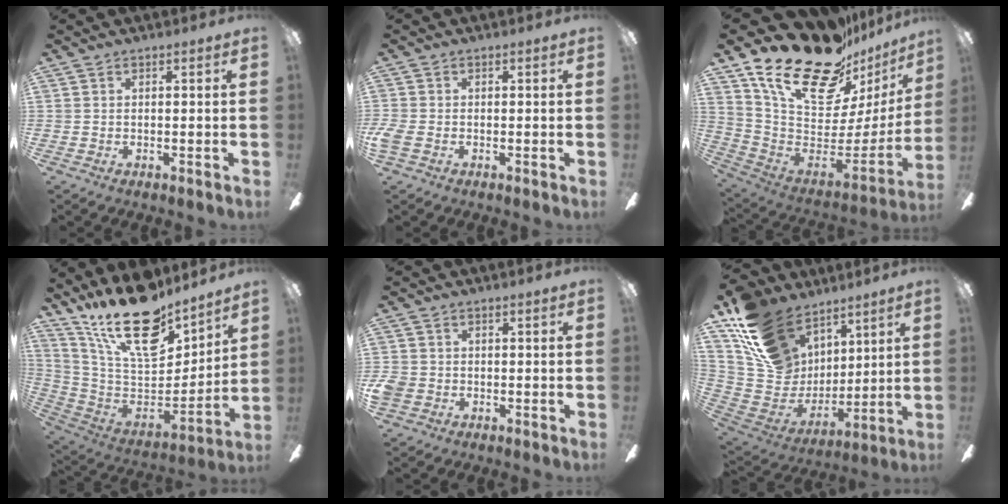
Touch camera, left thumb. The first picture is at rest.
{"total": 2.5, "force": [-0.9, 1.7, 1.5], "torque": [-0.036, -0.001, -0.019]}
{"total": 28.0, "force": [19.8, 12.7, 15.1], "torque": [-0.267, -0.138, 0.370]}
{"total": 22.7, "force": [15.8, 9.5, 13.2], "torque": [-0.231, -0.107, 0.279]}
{"total": 3.3, "force": [-1.1, 2.8, 1.1], "torque": [-0.030, 0.001, -0.021]}
{"total": 20.7, "force": [12.3, 14.1, 8.9], "torque": [-0.175, -0.063, 0.247]}